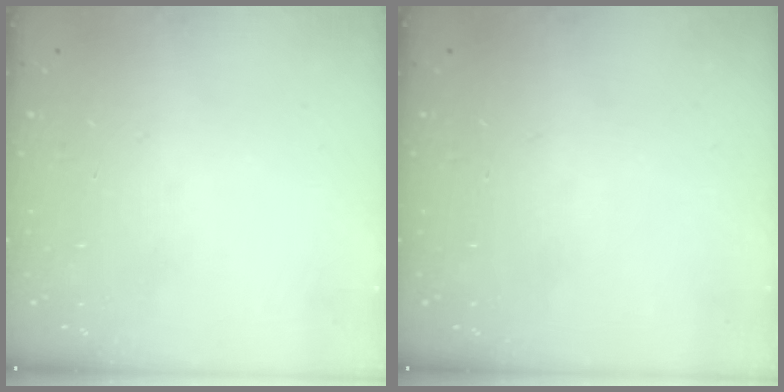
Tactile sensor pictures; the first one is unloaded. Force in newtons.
{"total": 0.0}